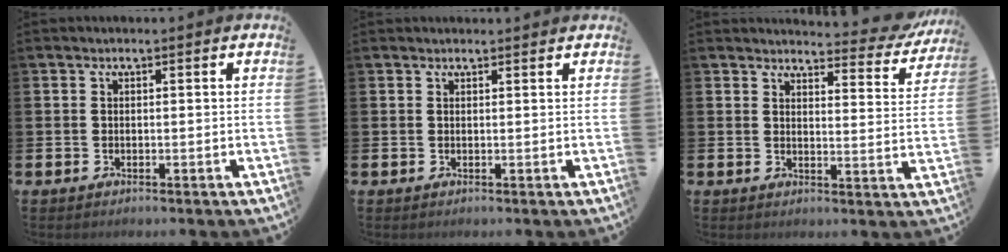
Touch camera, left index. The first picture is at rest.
{"total": 0.8, "force": [0.8, 0.2, 0.1], "torque": [0.005, 0.001, 0.012]}
{"total": 3.8, "force": [3.7, 0.6, 0.5], "torque": [-0.003, -0.035, 0.057]}